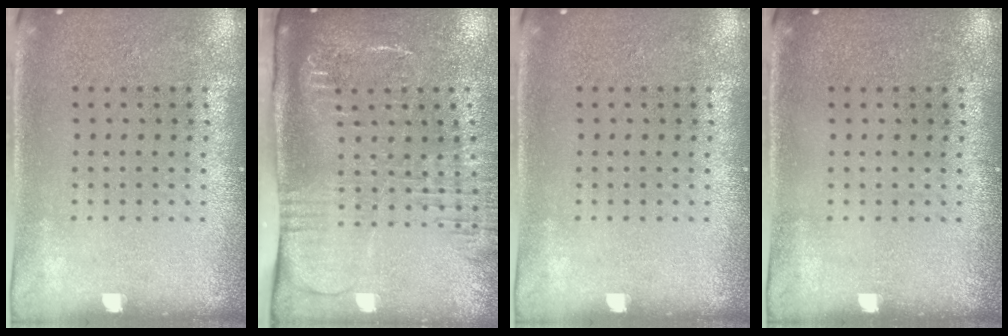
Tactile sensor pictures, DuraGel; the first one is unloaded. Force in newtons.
{"total": 2.7, "press": 2.1, "slide": 1.7}
{"total": 0.0}
{"total": 0.0}